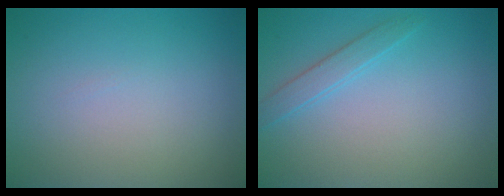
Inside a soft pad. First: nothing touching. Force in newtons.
{"total": 1.6, "press": 1.6, "slide": 0.0}